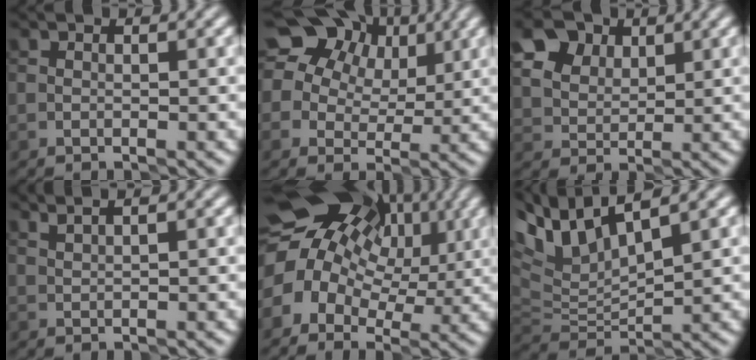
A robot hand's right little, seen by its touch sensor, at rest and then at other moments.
{"total": 18.6, "force": [9.2, 13.8, 8.4], "torque": [-0.195, 0.052, 0.156]}
{"total": 10.6, "force": [5.7, 7.7, 4.7], "torque": [-0.121, 0.033, 0.097]}
{"total": 1.9, "force": [1.7, 0.2, 1.0], "torque": [-0.013, 0.007, 0.023]}
{"total": 16.1, "force": [5.0, 12.1, 9.5], "torque": [-0.181, 0.042, 0.078]}
{"total": 7.3, "force": [5.2, 2.5, 4.5], "torque": [-0.103, 0.019, 0.093]}